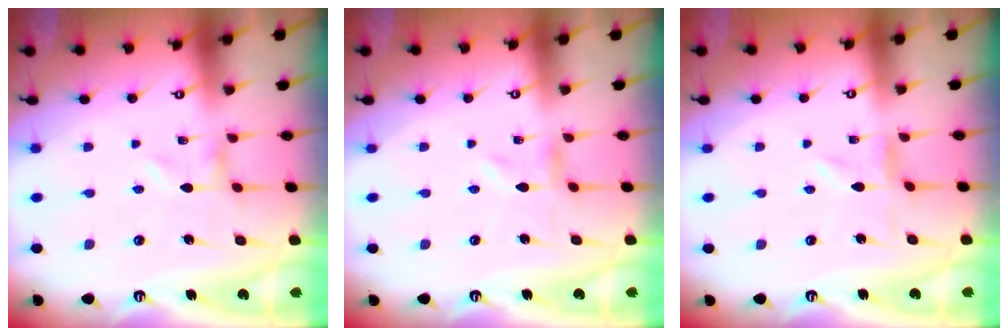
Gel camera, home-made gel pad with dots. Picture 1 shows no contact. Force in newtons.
{"total": 0.0}
{"total": 0.0}